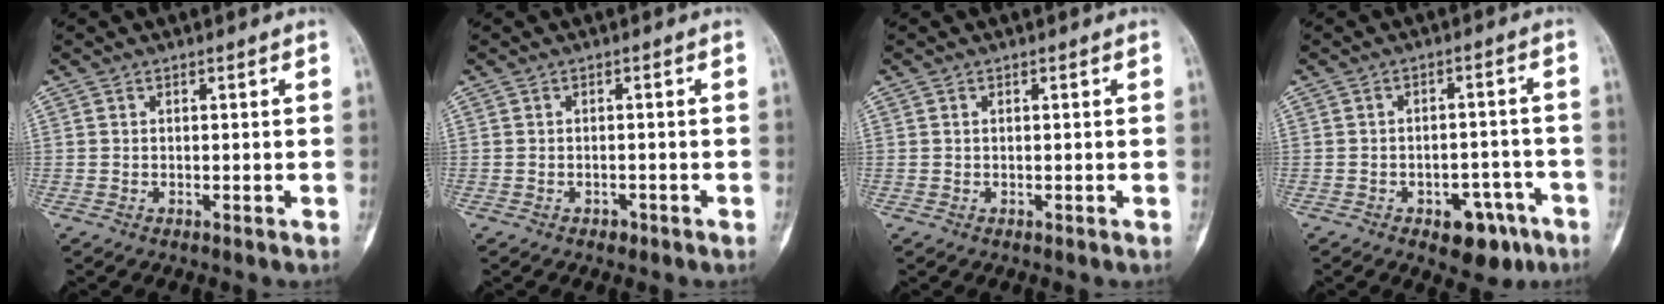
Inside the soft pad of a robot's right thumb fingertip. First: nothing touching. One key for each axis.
{"total": 1.1, "fx": -0.8, "fy": 0.7, "fz": 0.4, "tx": -0.007, "ty": 0.005, "tz": -0.011}
{"total": 0.0}
{"total": 8.7, "fx": -4.7, "fy": 5.0, "fz": 5.3, "tx": -0.041, "ty": 0.036, "tz": -0.056}